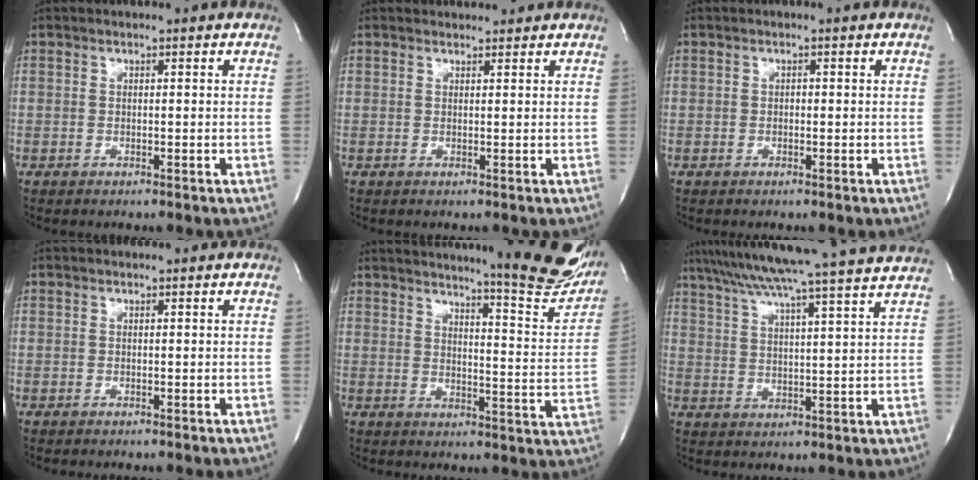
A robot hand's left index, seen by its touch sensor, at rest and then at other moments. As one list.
[{"total": 2.4, "force": [2.4, 0.5, -0.1], "torque": [-0.007, 0.012, 0.033]}, {"total": 0.0}, {"total": 0.0}, {"total": 20.3, "force": [17.8, 1.3, 9.8], "torque": [-0.126, -0.080, 0.209]}, {"total": 21.3, "force": [18.7, -1.4, 10.0], "torque": [-0.179, -0.005, 0.258]}]